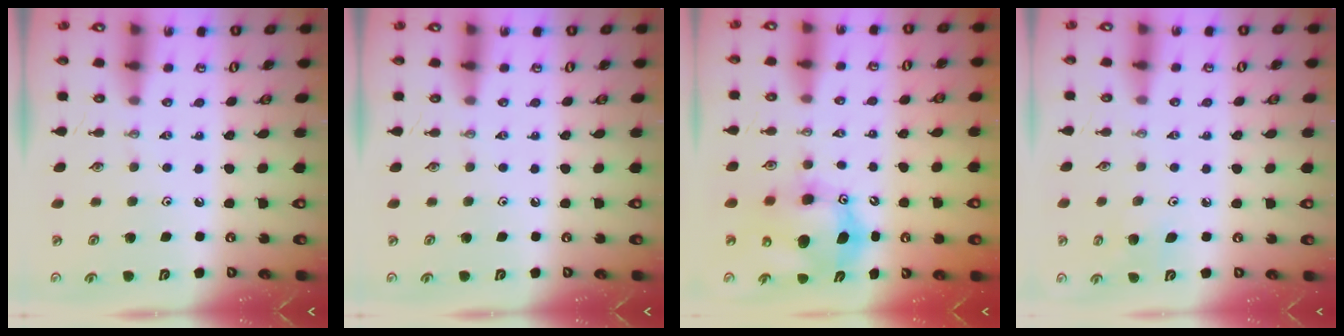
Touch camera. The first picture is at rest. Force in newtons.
{"total": 0.0}
{"total": 12.0, "press": 11.6, "slide": 2.8}
{"total": 4.8, "press": 4.7, "slide": 0.5}